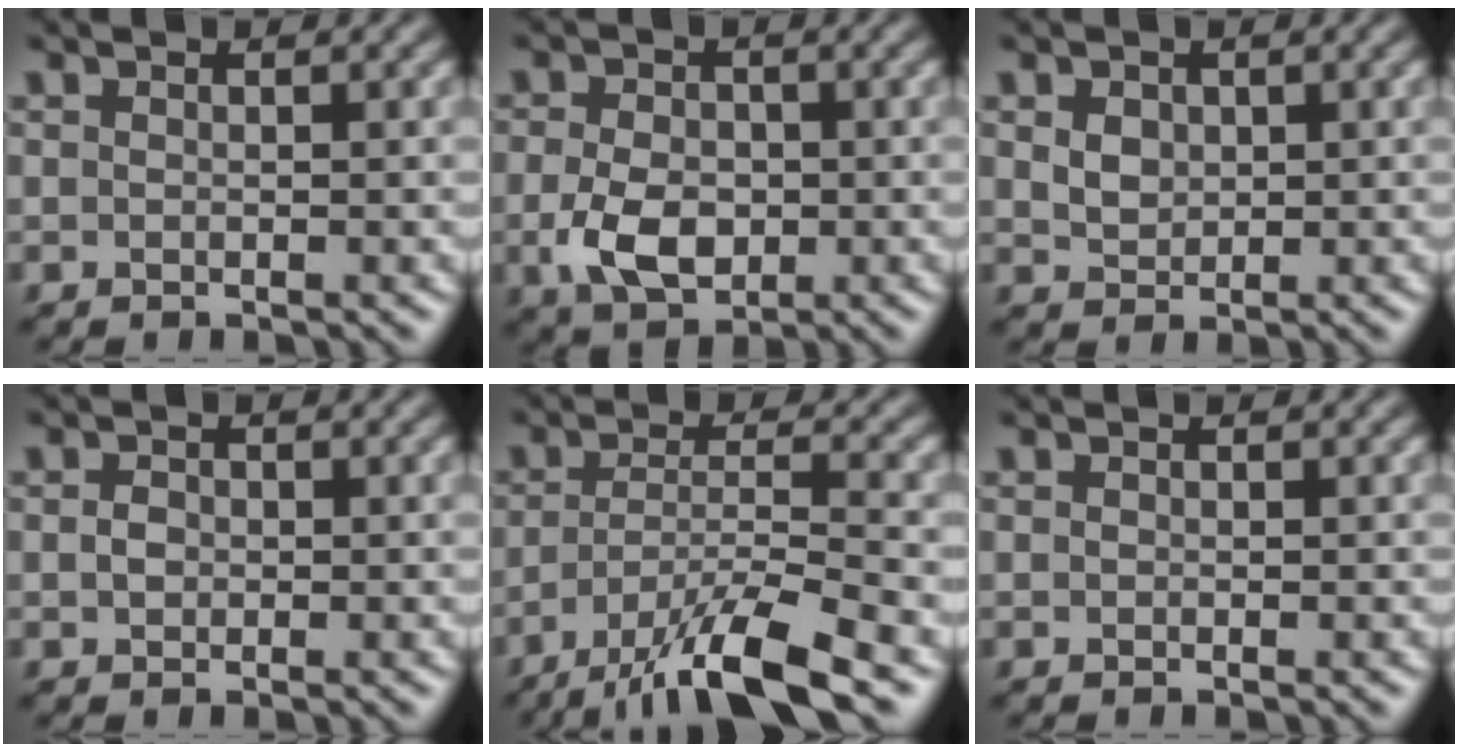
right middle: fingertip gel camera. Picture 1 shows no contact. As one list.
[{"total": 4.4, "force": [-0.9, 3.0, 3.1], "torque": [-0.069, -0.005, -0.021]}, {"total": 1.8, "force": [0.6, 1.4, 1.0], "torque": [-0.023, 0.000, 0.012]}, {"total": 1.1, "force": [0.0, 0.9, 0.6], "torque": [-0.015, 0.001, -0.004]}, {"total": 8.5, "force": [-5.6, 1.7, 6.1], "torque": [-0.104, 0.001, -0.105]}, {"total": 0.0}]